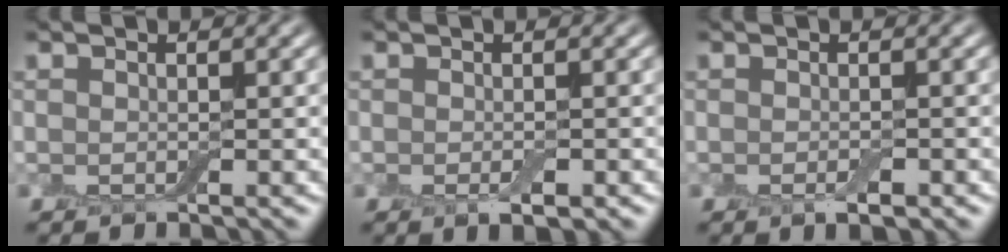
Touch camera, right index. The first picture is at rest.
{"total": 1.2, "force": [-0.5, 0.3, 1.1], "torque": [-0.016, -0.006, -0.005]}
{"total": 1.1, "force": [-0.6, 0.3, 0.9], "torque": [-0.013, -0.005, -0.008]}